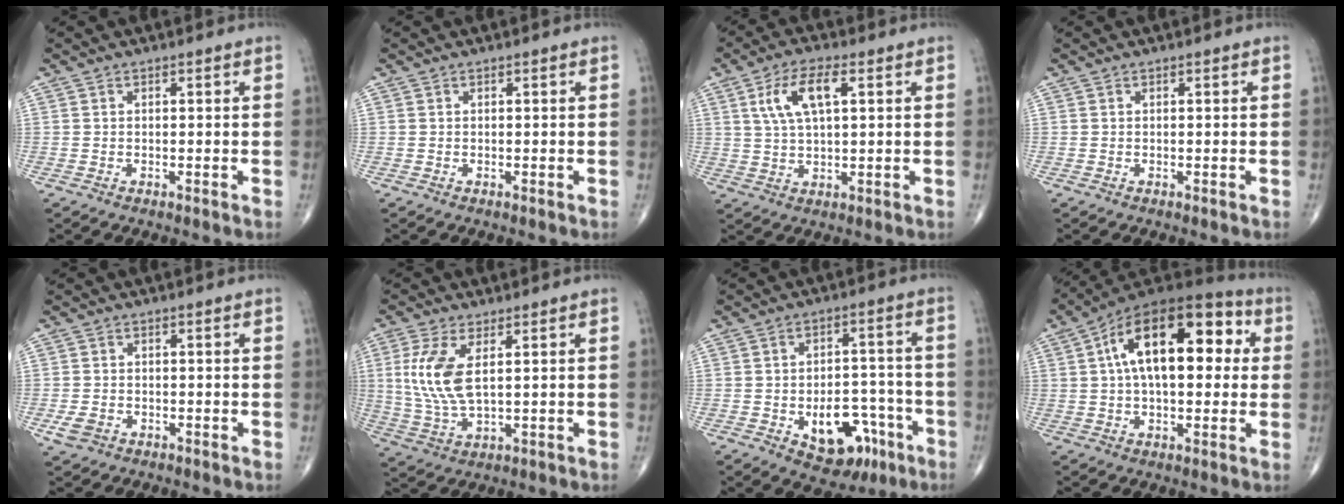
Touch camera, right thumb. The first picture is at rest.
{"total": 0.0}
{"total": 8.8, "force": [2.9, 3.5, 7.5], "torque": [-0.148, 0.004, 0.056]}
{"total": 0.0}
{"total": 3.1, "force": [-1.3, 2.3, 1.7], "torque": [-0.034, 0.002, -0.019]}
{"total": 10.0, "force": [2.2, 4.4, 8.8], "torque": [-0.203, -0.008, 0.051]}
{"total": 12.9, "force": [-5.5, 8.0, 8.5], "torque": [-0.079, 0.042, -0.066]}
{"total": 20.8, "force": [4.3, 10.6, 17.4], "torque": [-0.254, 0.032, 0.055]}